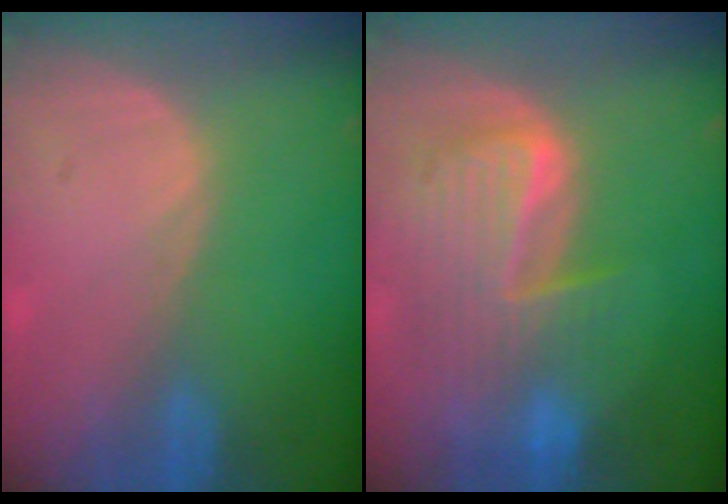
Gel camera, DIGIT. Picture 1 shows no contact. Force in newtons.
{"total": 9.8, "press": 8.4, "slide": 5.0}